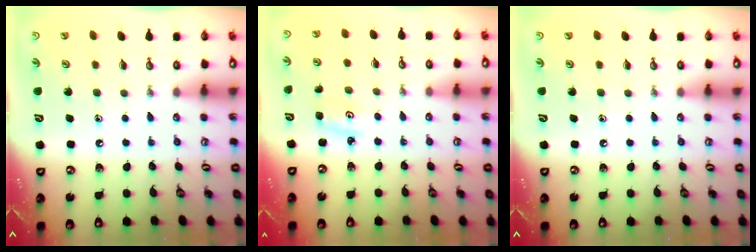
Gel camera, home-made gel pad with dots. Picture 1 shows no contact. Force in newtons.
{"total": 2.9, "press": 2.9, "slide": 0.3}
{"total": 0.0}